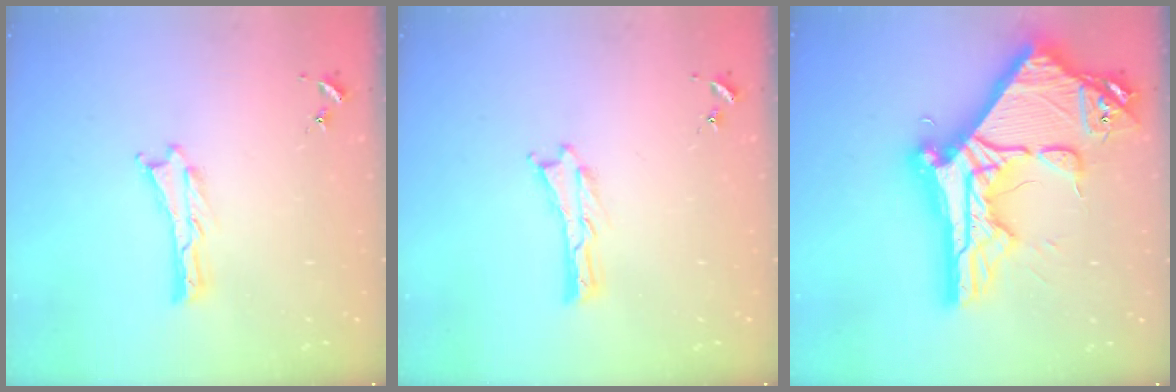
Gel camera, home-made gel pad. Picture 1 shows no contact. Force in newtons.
{"total": 0.0}
{"total": 21.7, "press": 21.6, "slide": 2.2}